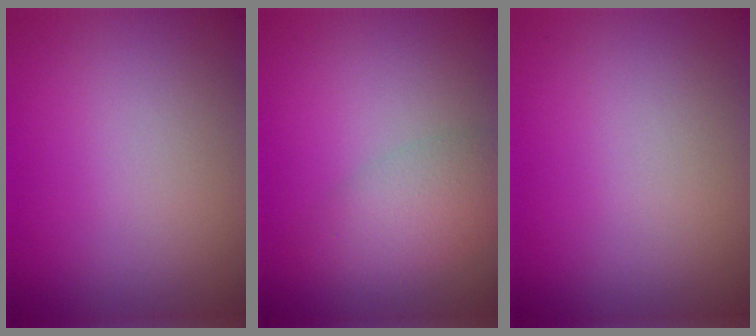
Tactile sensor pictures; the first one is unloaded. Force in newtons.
{"total": 3.7, "press": 3.7, "slide": 0.2}
{"total": 0.0}